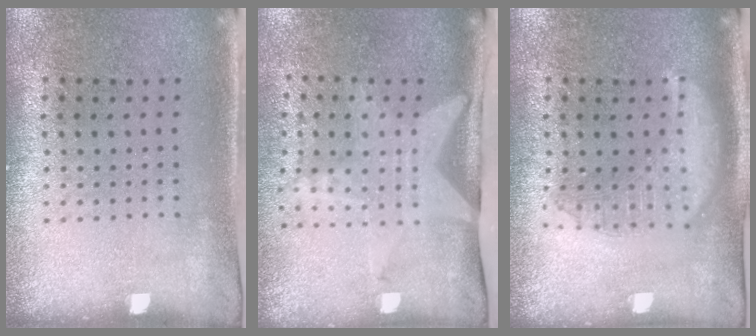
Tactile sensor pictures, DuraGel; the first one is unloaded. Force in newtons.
{"total": 1.9, "press": 1.5, "slide": 1.1}
{"total": 2.8, "press": 2.8, "slide": 0.3}